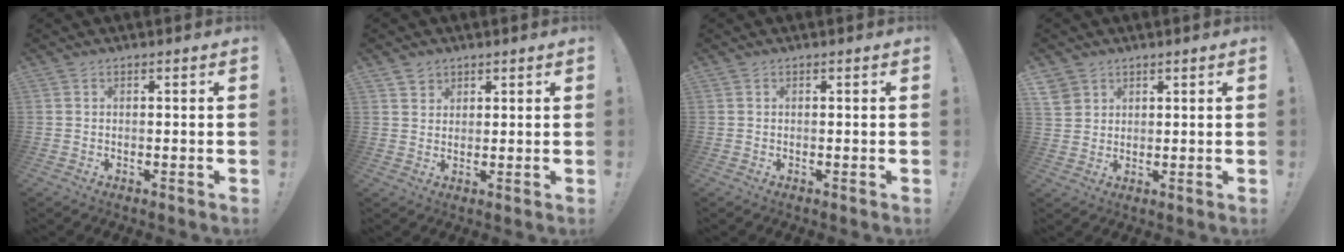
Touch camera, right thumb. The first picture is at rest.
{"total": 2.6, "force": [2.0, 1.6, 0.0], "torque": [0.000, -0.010, 0.036]}
{"total": 0.0}
{"total": 4.4, "force": [2.7, 3.4, 0.6], "torque": [-0.007, -0.016, 0.052]}